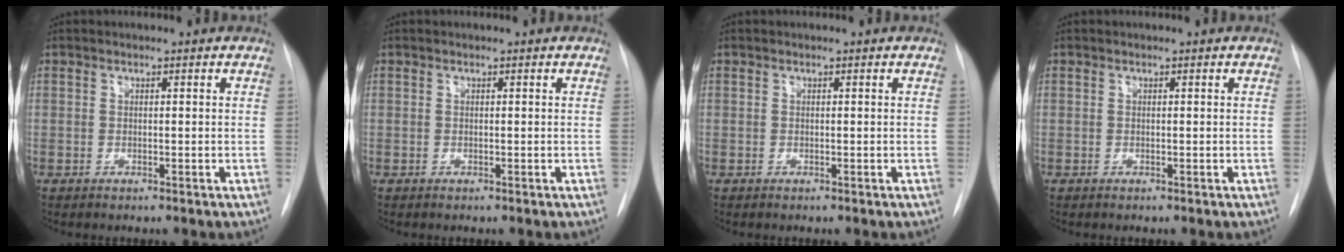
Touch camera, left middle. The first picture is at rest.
{"total": 0.0}
{"total": 0.0}
{"total": 0.0}